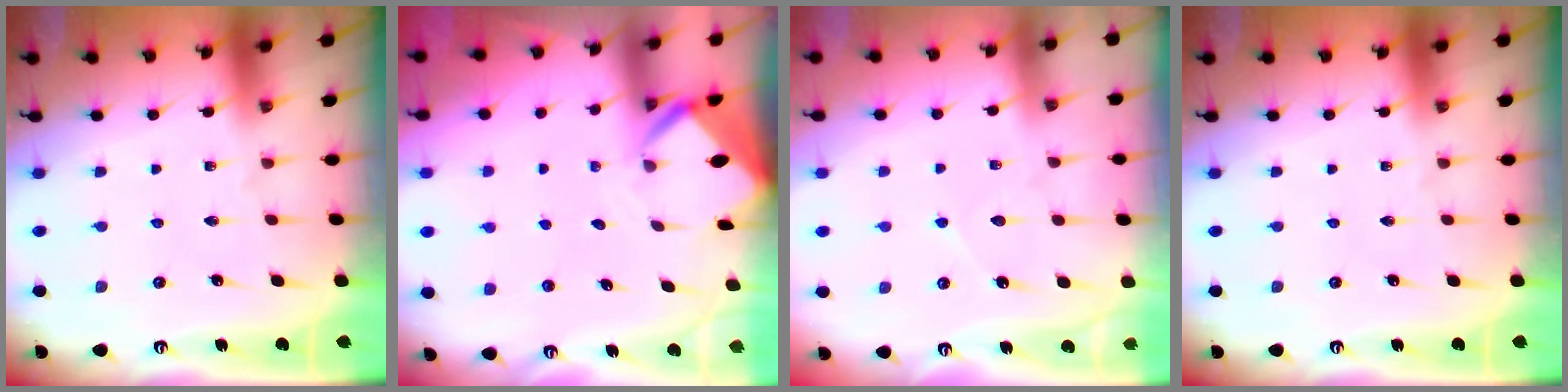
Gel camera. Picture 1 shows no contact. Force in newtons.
{"total": 3.4, "press": 3.4, "slide": 0.2}
{"total": 4.9, "press": 4.8, "slide": 0.4}
{"total": 0.0}